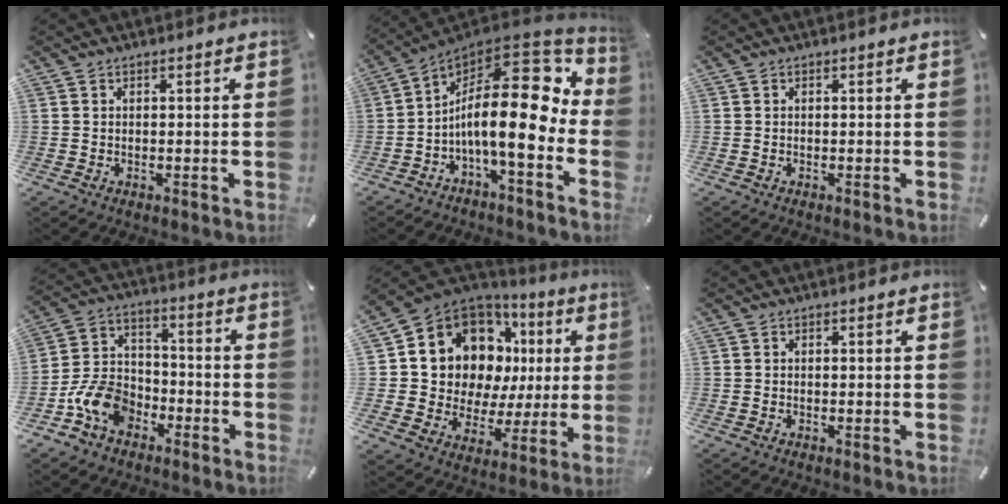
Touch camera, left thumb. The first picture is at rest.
{"total": 20.1, "force": [0.2, 8.0, 18.4], "torque": [-0.316, -0.038, -0.002]}
{"total": 0.0}
{"total": 12.2, "force": [-6.1, 8.8, 5.8], "torque": [-0.121, 0.045, -0.108]}
{"total": 13.5, "force": [6.9, 10.4, 5.2], "torque": [-0.097, -0.072, 0.133]}
{"total": 0.0}